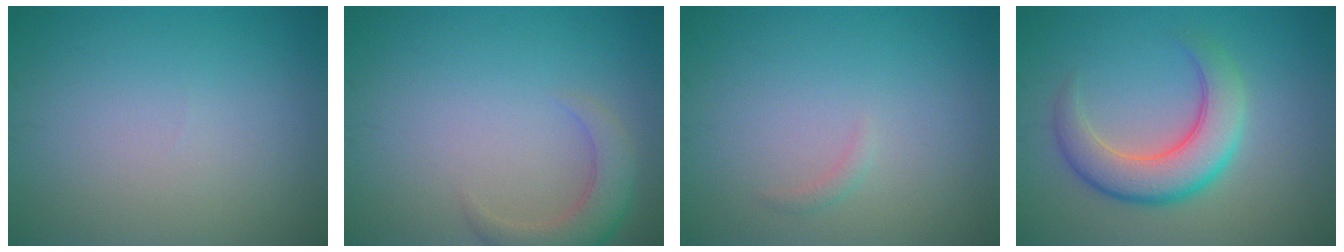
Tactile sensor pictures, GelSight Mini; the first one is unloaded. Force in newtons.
{"total": 3.5, "press": 3.5, "slide": 0.4}
{"total": 0.7, "press": 0.7, "slide": 0.1}
{"total": 5.9, "press": 5.9, "slide": 0.5}